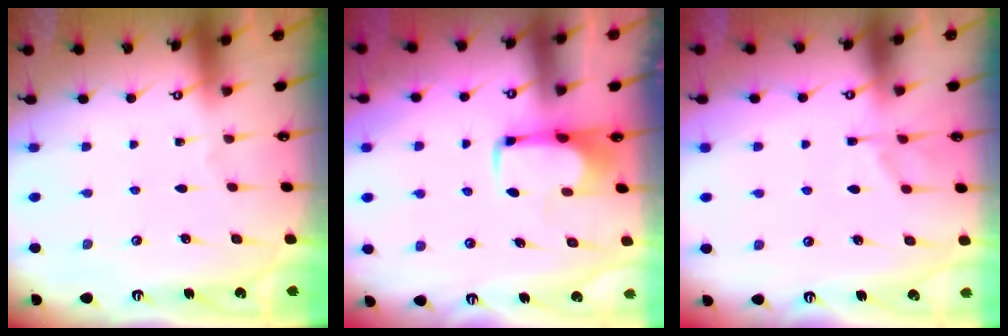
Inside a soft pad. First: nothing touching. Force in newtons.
{"total": 1.8, "press": 1.7, "slide": 0.5}
{"total": 1.1, "press": 0.0, "slide": 1.1}